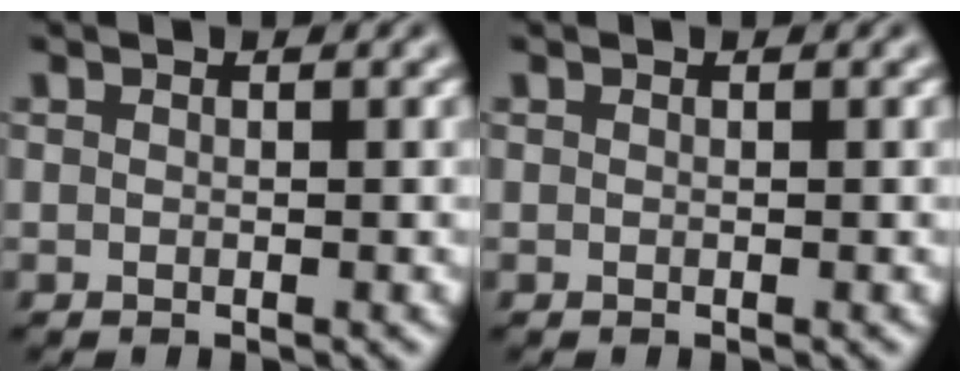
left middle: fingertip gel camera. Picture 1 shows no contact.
{"total": 0.0}